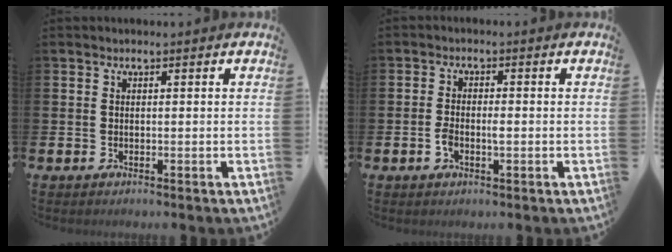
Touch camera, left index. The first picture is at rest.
{"total": 2.2, "force": [-0.6, 1.0, 1.9], "torque": [-0.026, -0.002, -0.013]}